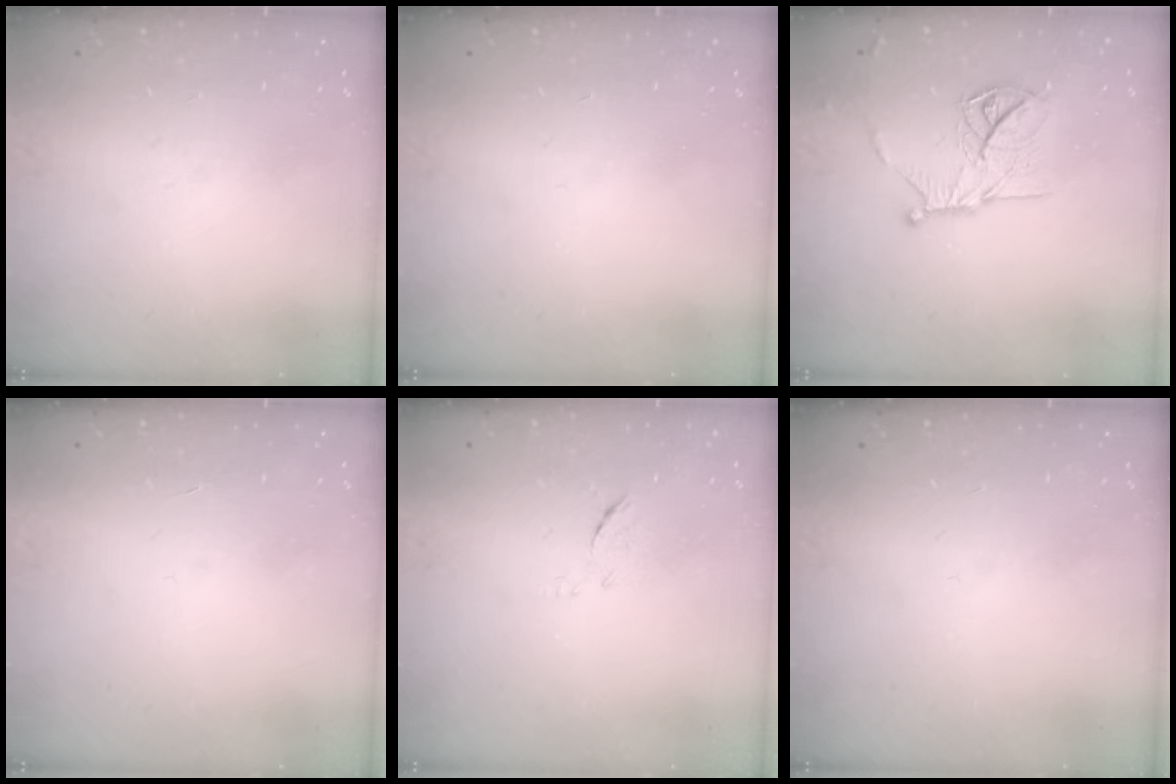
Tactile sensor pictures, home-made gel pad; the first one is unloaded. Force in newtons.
{"total": 0.0}
{"total": 14.3, "press": 14.2, "slide": 0.5}
{"total": 1.7, "press": 1.7, "slide": 0.1}
{"total": 6.1, "press": 6.1, "slide": 0.3}
{"total": 0.0}